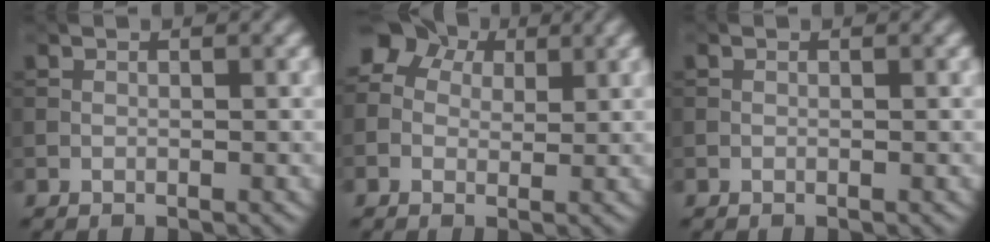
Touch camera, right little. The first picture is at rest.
{"total": 5.5, "force": [2.3, 4.1, 2.9], "torque": [-0.049, 0.019, 0.013]}
{"total": 0.0}